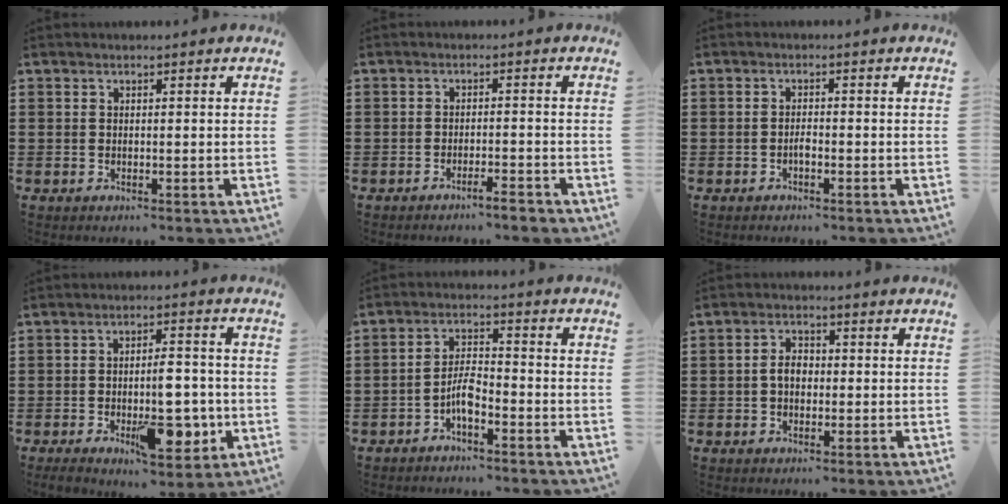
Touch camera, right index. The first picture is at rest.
{"total": 2.3, "force": [-2.1, -0.2, 1.0], "torque": [-0.016, 0.000, -0.041]}
{"total": 1.3, "force": [-0.8, 0.4, 1.0], "torque": [-0.022, -0.004, -0.014]}
{"total": 10.1, "force": [-3.1, 4.5, 8.5], "torque": [-0.113, -0.001, -0.046]}
{"total": 4.4, "force": [-2.5, 1.3, 3.4], "torque": [-0.084, -0.001, -0.054]}
{"total": 2.6, "force": [-0.3, 1.7, 2.0], "torque": [-0.047, 0.001, -0.009]}